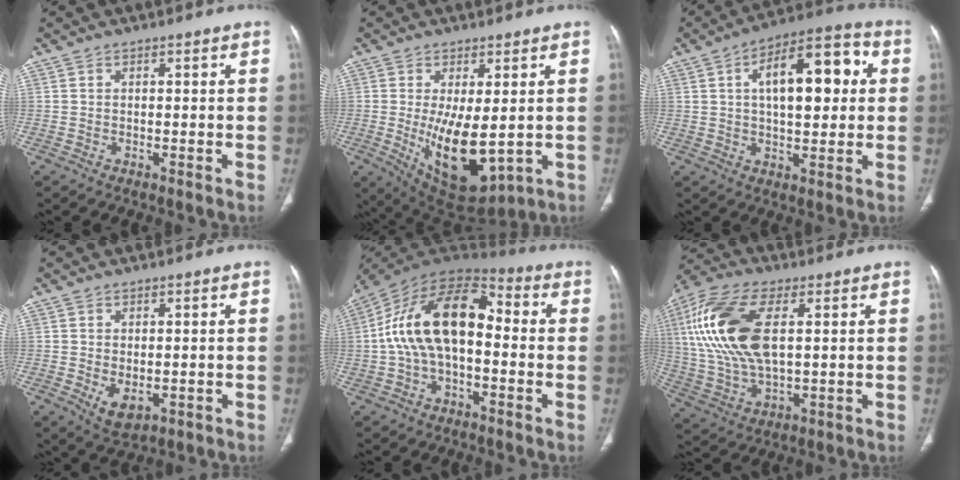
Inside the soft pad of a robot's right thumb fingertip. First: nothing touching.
{"total": 12.6, "force": [-1.1, 5.4, 11.4], "torque": [-0.180, -0.028, 0.007]}
{"total": 16.3, "force": [3.4, 7.6, 14.0], "torque": [-0.184, 0.022, 0.048]}
{"total": 4.1, "force": [-0.7, 2.4, 3.2], "torque": [-0.049, -0.006, 0.004]}
{"total": 17.8, "force": [-0.3, 9.8, 14.8], "torque": [-0.259, 0.051, -0.015]}
{"total": 19.5, "force": [4.2, 9.5, 16.5], "torque": [-0.359, 0.002, 0.079]}